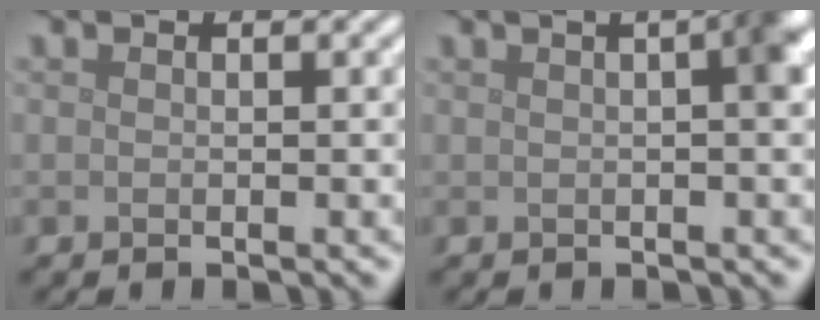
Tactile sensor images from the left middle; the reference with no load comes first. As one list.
[{"total": 5.1, "force": [0.8, 2.1, 4.6], "torque": [-0.021, 0.029, 0.001]}]